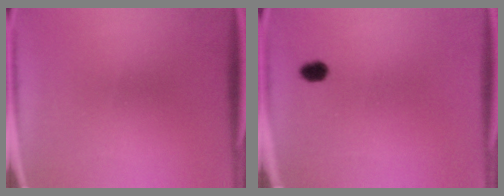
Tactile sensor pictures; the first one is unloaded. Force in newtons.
{"total": 2.3}